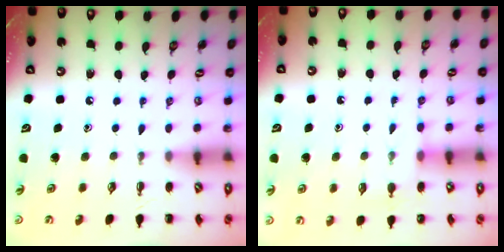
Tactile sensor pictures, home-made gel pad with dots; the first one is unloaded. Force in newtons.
{"total": 4.8, "press": 4.6, "slide": 1.4}